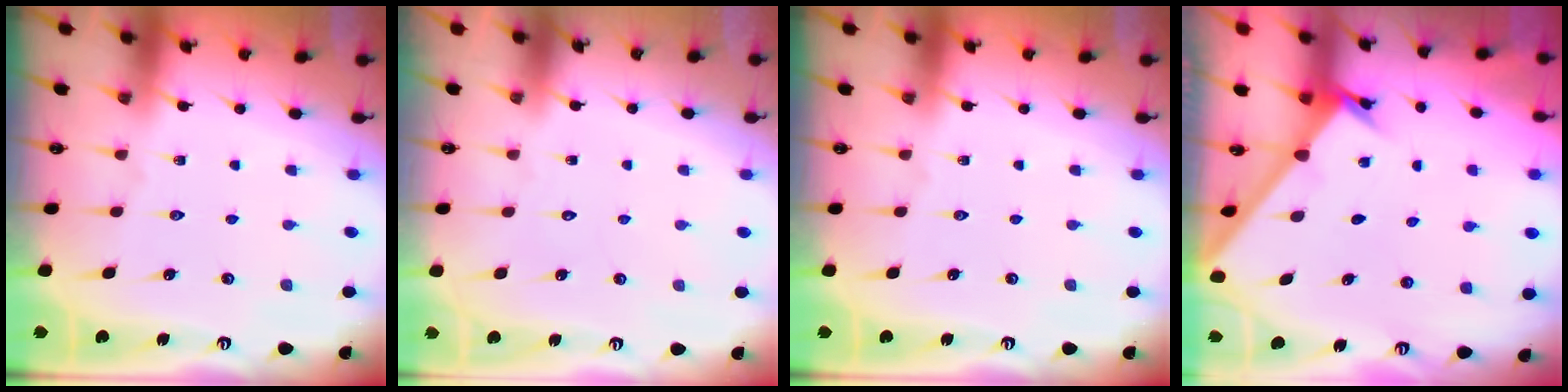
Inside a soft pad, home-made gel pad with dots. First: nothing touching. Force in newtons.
{"total": 1.7, "press": 1.7, "slide": 0.1}
{"total": 0.0}
{"total": 2.0, "press": 2.0, "slide": 0.1}